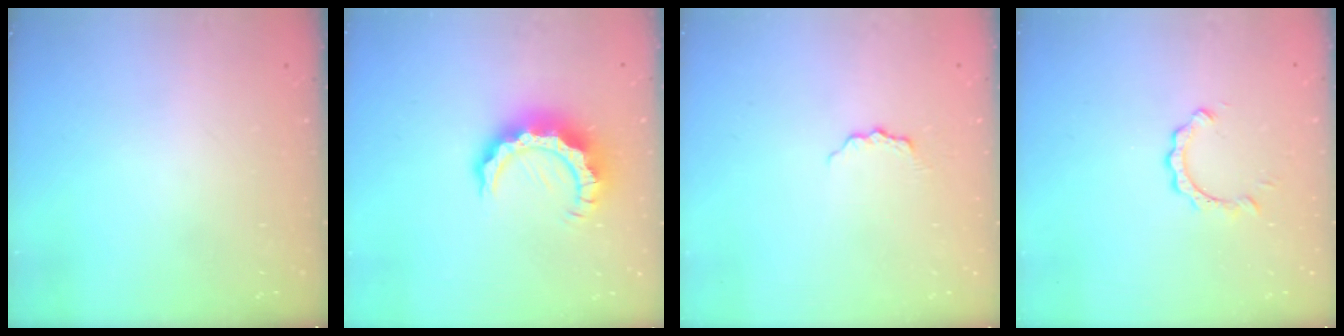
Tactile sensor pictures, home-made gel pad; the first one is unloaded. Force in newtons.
{"total": 10.8, "press": 10.8, "slide": 1.1}
{"total": 4.1, "press": 4.1, "slide": 0.5}
{"total": 2.8, "press": 2.8, "slide": 0.2}